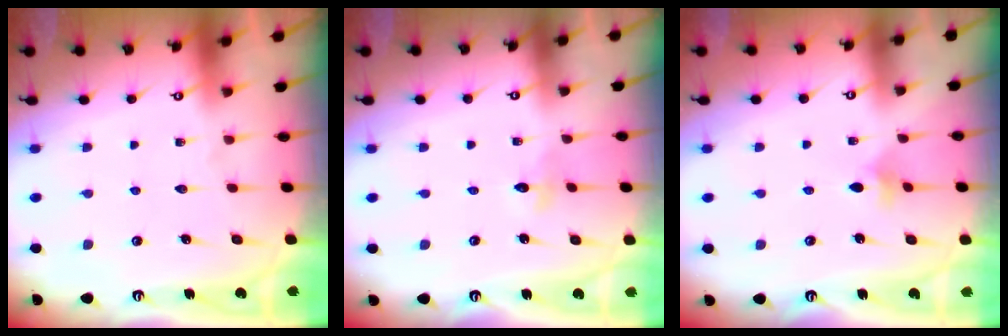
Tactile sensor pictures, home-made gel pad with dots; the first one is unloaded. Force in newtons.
{"total": 2.6, "press": 2.6, "slide": 0.3}
{"total": 3.8, "press": 3.7, "slide": 0.9}